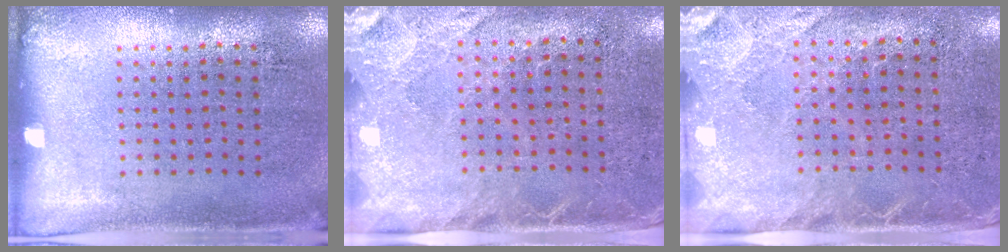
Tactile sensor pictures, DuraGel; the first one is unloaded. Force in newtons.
{"total": 2.7, "press": 2.2, "slide": 1.6}
{"total": 2.7, "press": 2.2, "slide": 1.6}